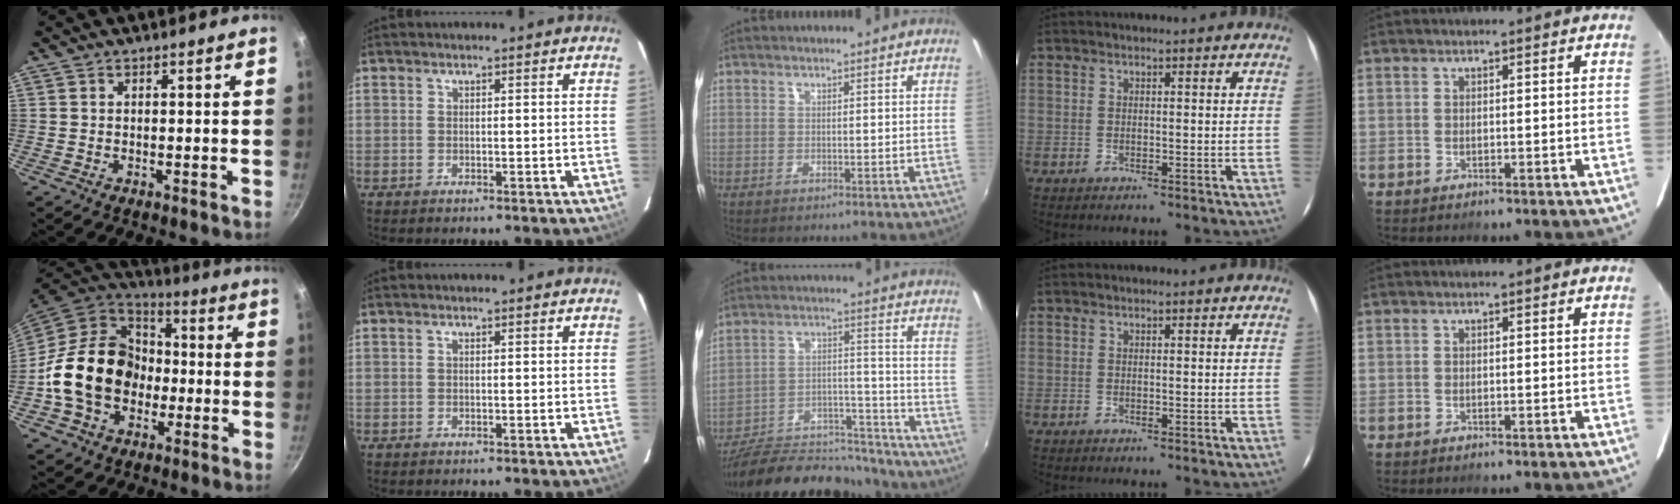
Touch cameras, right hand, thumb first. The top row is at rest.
{"thumb": {"total": 21.3, "force": [-3.2, 16.7, 12.8], "torque": [-0.205, 0.050, -0.060]}, "middle": {"total": 24.3, "force": [-21.0, 7.8, 9.4], "torque": [-0.165, 0.027, -0.295]}}